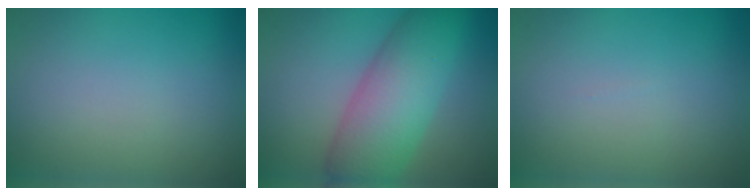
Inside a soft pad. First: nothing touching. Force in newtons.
{"total": 7.9, "press": 7.9, "slide": 0.1}
{"total": 0.0}